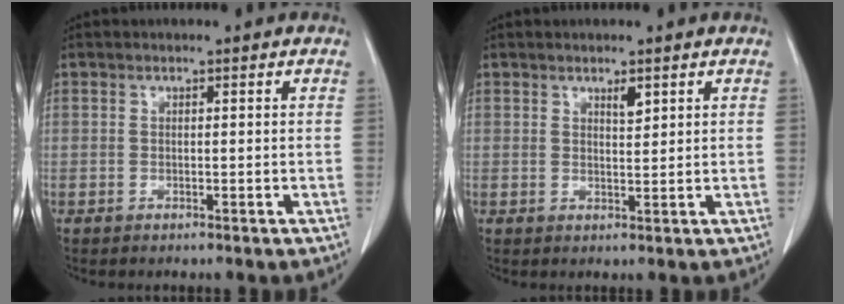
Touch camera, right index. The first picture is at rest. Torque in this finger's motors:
{"motor_torque": [0.03, 0.02, 0.00, 0.02]}